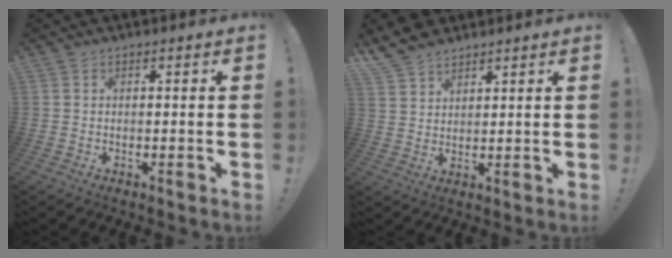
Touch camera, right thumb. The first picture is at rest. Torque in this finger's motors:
{"motor_torque": [-0.83, 0.96, 0.07, 0.06, 0.00]}